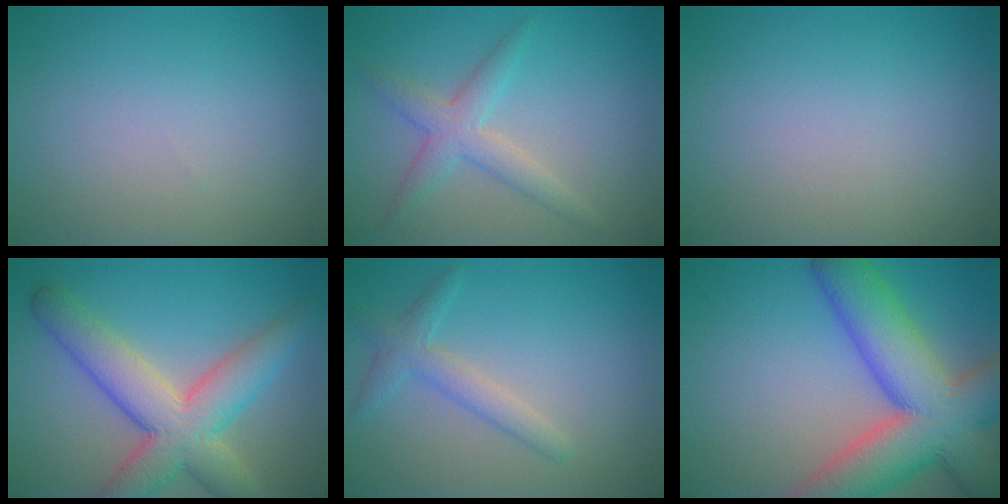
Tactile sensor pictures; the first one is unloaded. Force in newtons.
{"total": 3.1, "press": 3.1, "slide": 0.2}
{"total": 0.0}
{"total": 8.1, "press": 8.1, "slide": 0.6}
{"total": 2.4, "press": 2.4, "slide": 0.0}
{"total": 12.9, "press": 12.9, "slide": 0.7}